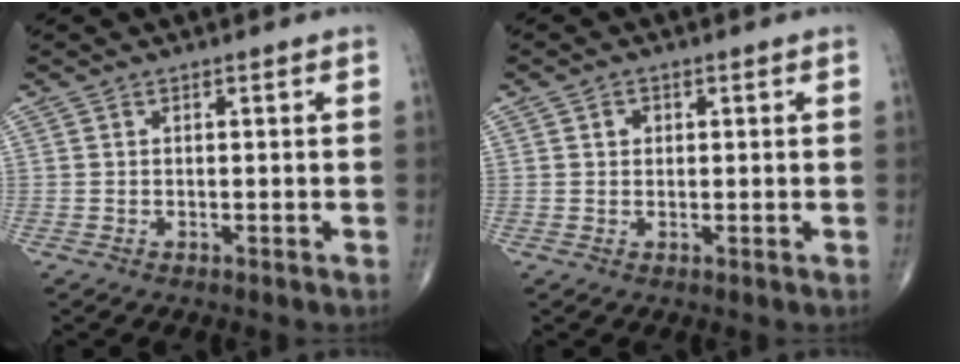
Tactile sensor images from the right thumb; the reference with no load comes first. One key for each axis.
{"total": 1.6, "fx": 0.4, "fy": 1.4, "fz": 0.7, "tx": -0.005, "ty": 0.000, "tz": 0.005}